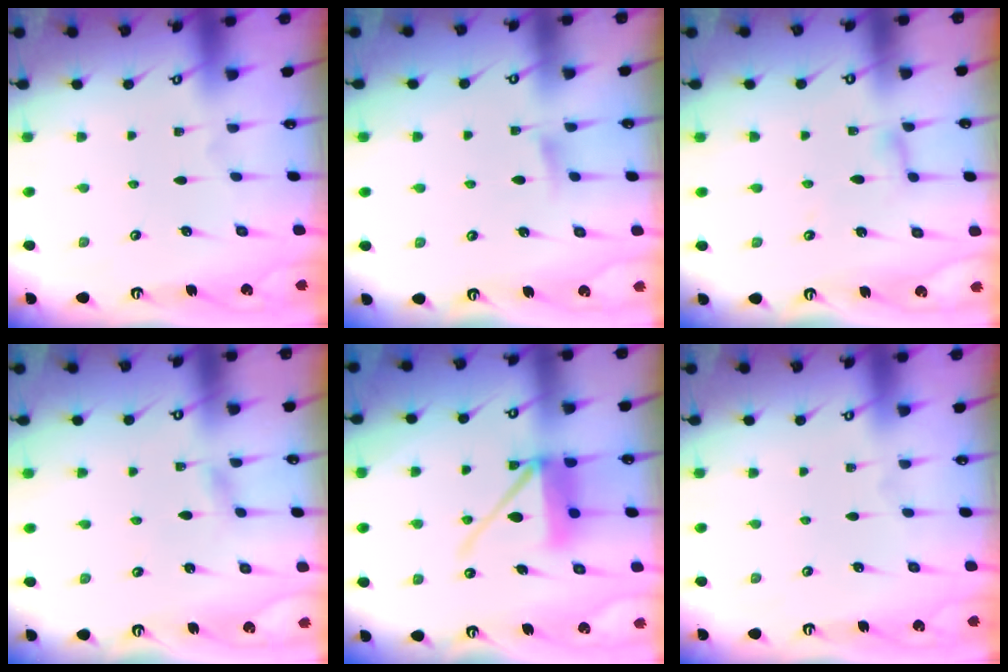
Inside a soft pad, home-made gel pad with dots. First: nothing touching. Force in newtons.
{"total": 4.4, "press": 4.3, "slide": 0.6}
{"total": 3.0, "press": 3.0, "slide": 0.3}
{"total": 2.1, "press": 2.1, "slide": 0.2}
{"total": 11.4, "press": 11.3, "slide": 1.5}
{"total": 0.0}